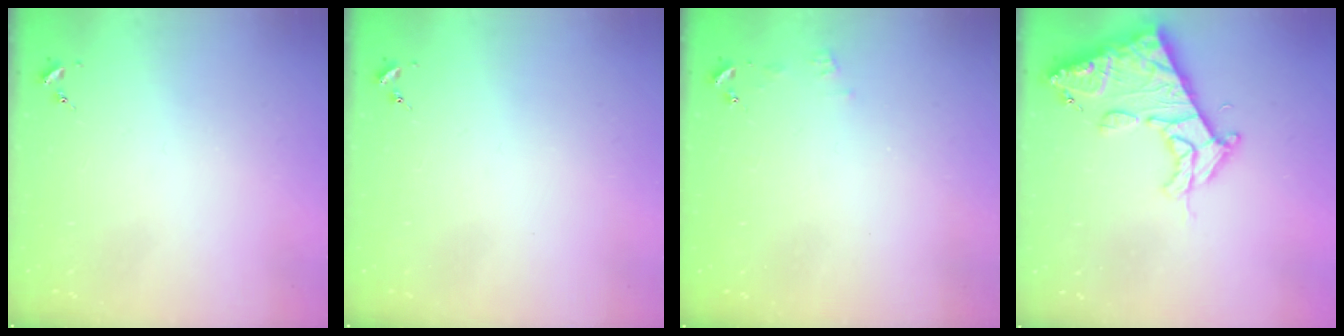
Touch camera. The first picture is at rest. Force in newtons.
{"total": 0.0}
{"total": 4.2, "press": 4.2, "slide": 0.5}
{"total": 15.7, "press": 15.6, "slide": 1.7}